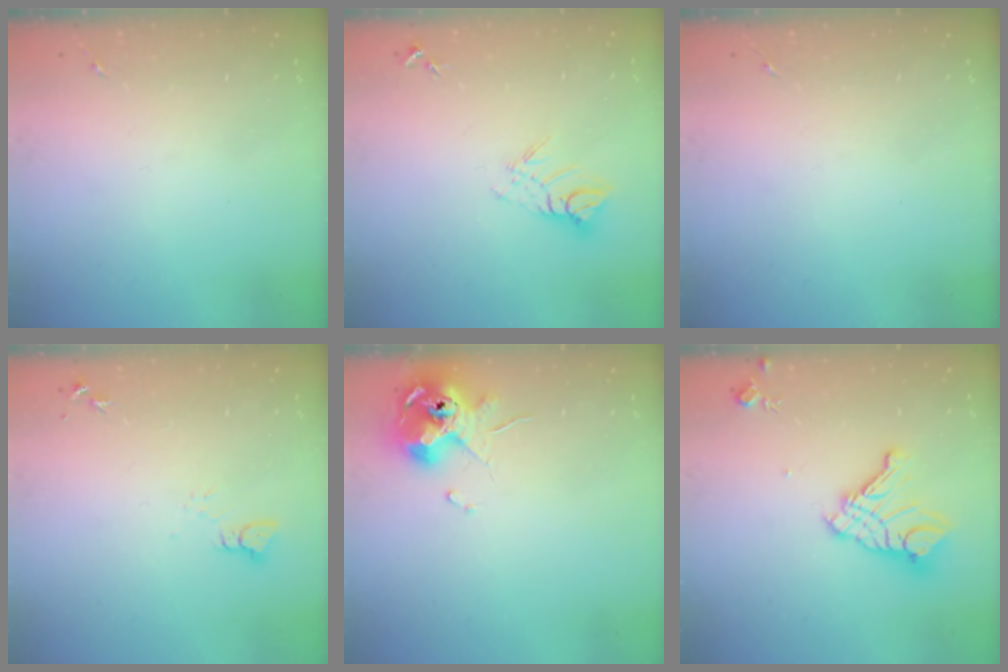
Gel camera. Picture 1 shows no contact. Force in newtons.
{"total": 7.9, "press": 7.9, "slide": 0.5}
{"total": 0.0}
{"total": 2.2, "press": 2.2, "slide": 0.2}
{"total": 10.4, "press": 10.3, "slide": 1.4}
{"total": 14.3, "press": 14.2, "slide": 1.6}